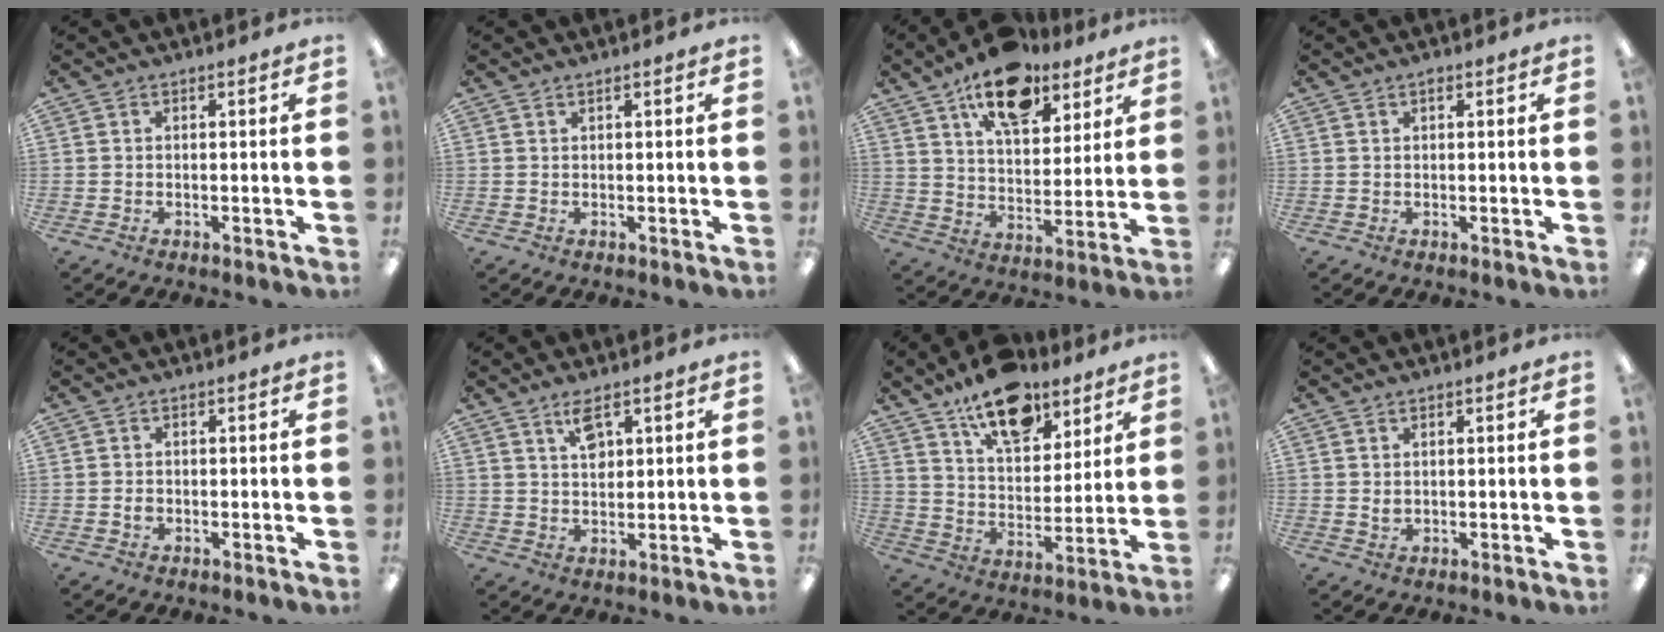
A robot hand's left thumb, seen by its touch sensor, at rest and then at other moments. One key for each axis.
{"total": 0.7, "fx": 0.6, "fy": 0.0, "fz": 0.3, "tx": -0.007, "ty": 0.000, "tz": 0.011}
{"total": 16.3, "fx": 11.2, "fy": 7.8, "fz": 8.9, "tx": -0.131, "ty": -0.056, "tz": 0.194}
{"total": 0.9, "fx": 0.8, "fy": 0.2, "fz": 0.5, "tx": -0.011, "ty": 0.001, "tz": 0.014}
{"total": 0.9, "fx": -0.1, "fy": 0.7, "fz": 0.5, "tx": -0.010, "ty": 0.003, "tz": -0.003}
{"total": 5.5, "fx": 3.4, "fy": 2.7, "fz": 3.4, "tx": -0.050, "ty": -0.009, "tz": 0.058}
{"total": 16.2, "fx": 11.9, "fy": 7.8, "fz": 7.8, "tx": -0.116, "ty": -0.067, "tz": 0.210}
{"total": 1.1, "fx": 0.8, "fy": 0.6, "fz": 0.6, "tx": -0.014, "ty": 0.000, "tz": 0.014}